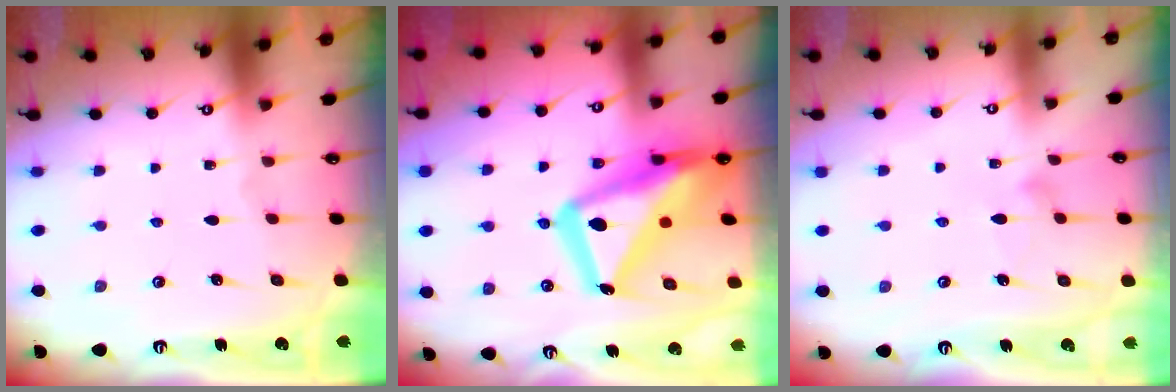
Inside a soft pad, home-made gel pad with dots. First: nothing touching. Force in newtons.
{"total": 22.5, "press": 22.4, "slide": 2.0}
{"total": 7.7, "press": 7.7, "slide": 0.4}